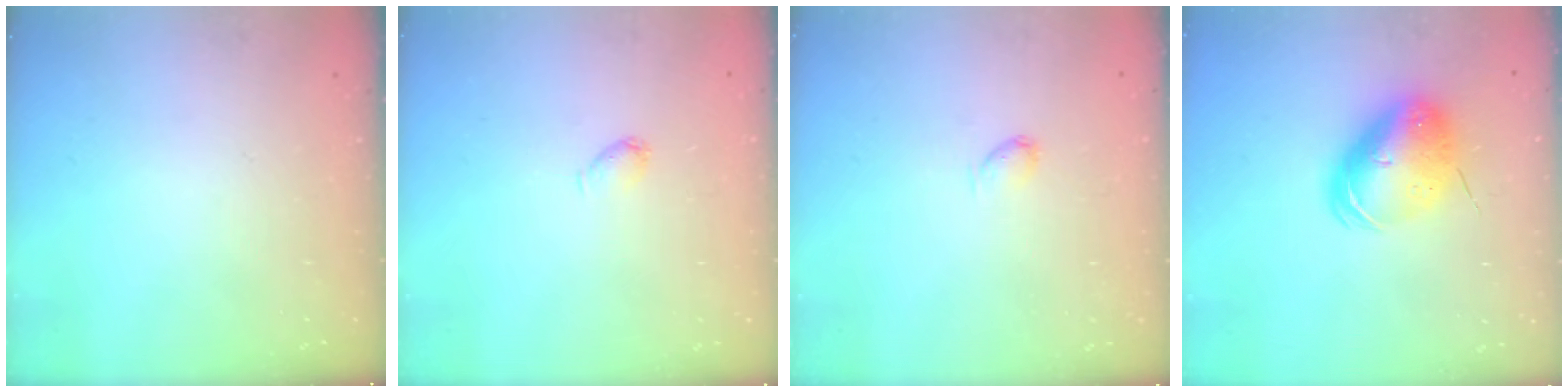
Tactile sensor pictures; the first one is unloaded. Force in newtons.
{"total": 3.0, "press": 2.9, "slide": 0.6}
{"total": 2.8, "press": 2.7, "slide": 0.4}
{"total": 11.4, "press": 11.1, "slide": 2.6}